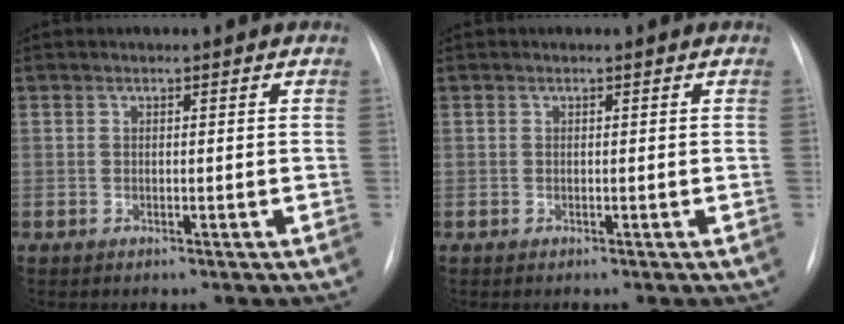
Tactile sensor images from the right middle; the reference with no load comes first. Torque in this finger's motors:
{"motor_torque": [-0.41, 0.15, -0.02, -0.01]}